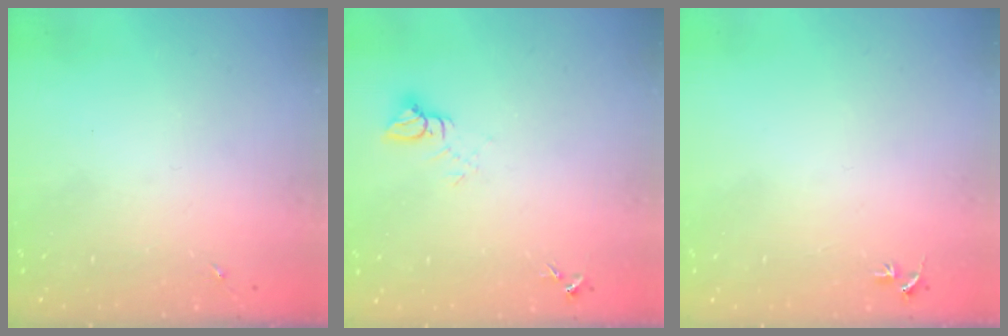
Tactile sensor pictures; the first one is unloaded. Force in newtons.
{"total": 5.0, "press": 5.0, "slide": 0.4}
{"total": 3.1, "press": 3.1, "slide": 0.3}